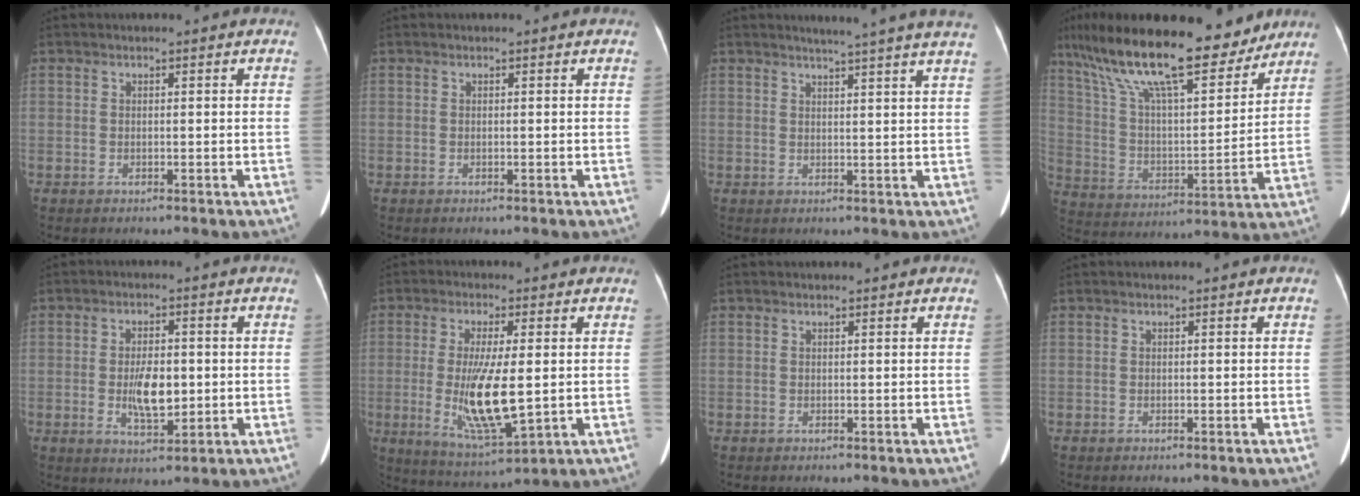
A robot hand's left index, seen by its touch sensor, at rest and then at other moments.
{"total": 0.0}
{"total": 11.2, "force": [9.9, -1.3, 5.1], "torque": [-0.067, -0.040, 0.098]}
{"total": 24.0, "force": [18.2, 6.0, 14.4], "torque": [-0.260, 0.010, 0.304]}
{"total": 5.8, "force": [-1.1, 2.4, 5.1], "torque": [-0.094, -0.023, -0.016]}
{"total": 10.5, "force": [-1.1, 2.1, 10.2], "torque": [-0.200, -0.042, -0.014]}
{"total": 1.5, "force": [1.2, 0.5, 0.7], "torque": [-0.006, 0.005, 0.012]}
{"total": 0.0}